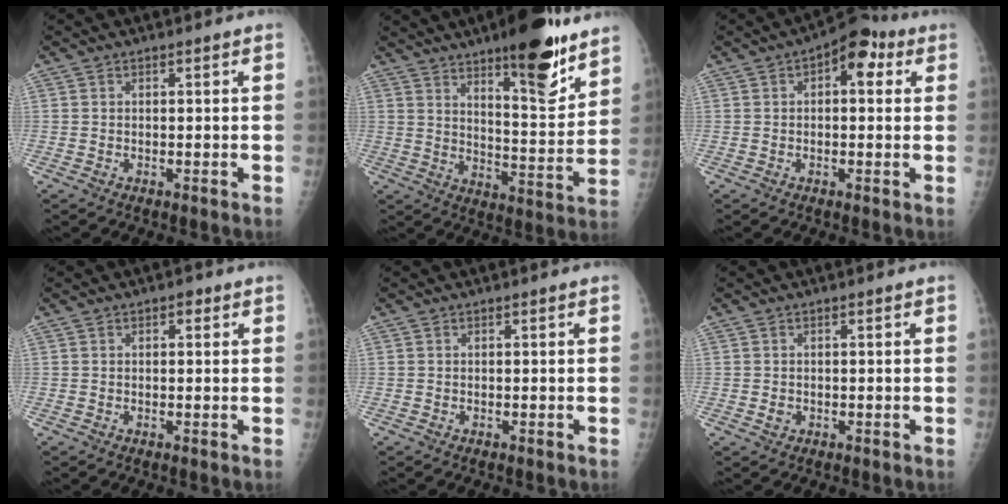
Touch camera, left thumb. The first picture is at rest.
{"total": 17.1, "force": [11.4, 4.5, 11.9], "torque": [-0.136, -0.080, 0.175]}
{"total": 7.7, "force": [2.7, 4.2, 6.0], "torque": [-0.048, 0.013, 0.025]}
{"total": 1.5, "force": [0.7, 0.9, 1.0], "torque": [-0.006, 0.000, 0.007]}
{"total": 0.0}
{"total": 1.0, "force": [-0.1, 0.9, 0.5], "torque": [-0.005, 0.001, 0.001]}